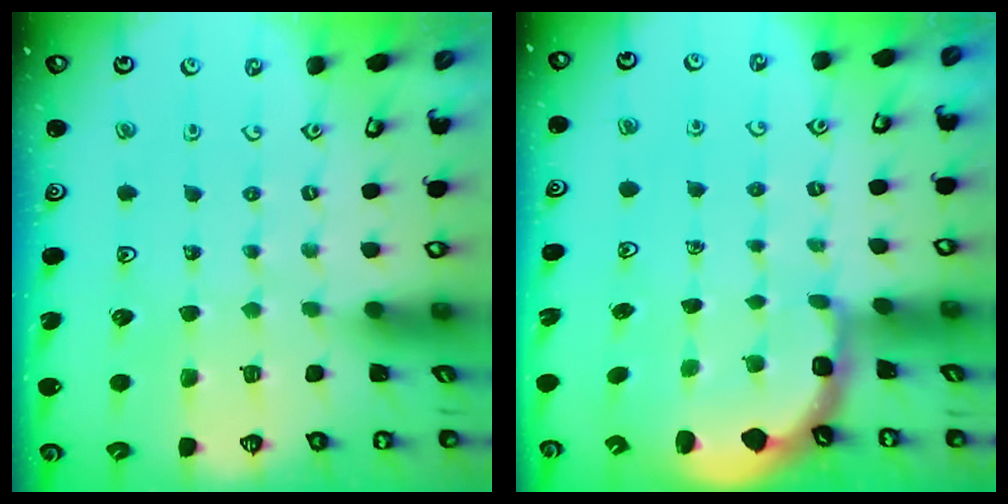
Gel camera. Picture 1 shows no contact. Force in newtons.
{"total": 2.4, "press": 2.1, "slide": 1.2}